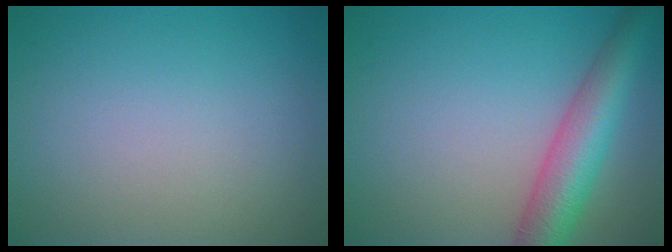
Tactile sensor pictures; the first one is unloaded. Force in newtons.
{"total": 6.4, "press": 6.4, "slide": 0.2}